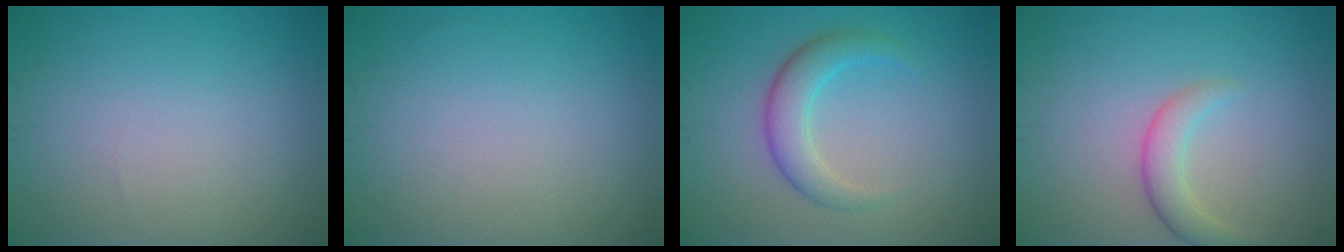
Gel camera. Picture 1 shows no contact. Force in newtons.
{"total": 0.0}
{"total": 3.5, "press": 3.5, "slide": 0.2}
{"total": 2.6, "press": 2.6, "slide": 0.2}